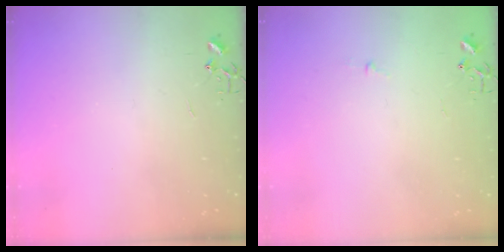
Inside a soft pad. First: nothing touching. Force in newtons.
{"total": 2.7, "press": 2.7, "slide": 0.3}